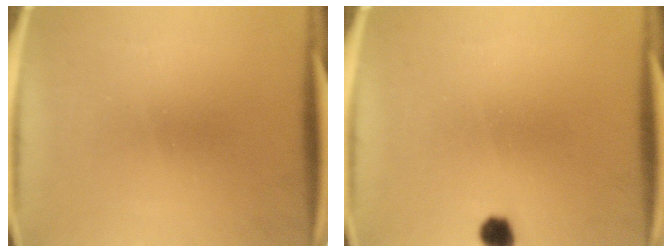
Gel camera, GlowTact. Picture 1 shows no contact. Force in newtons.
{"total": 2.6}